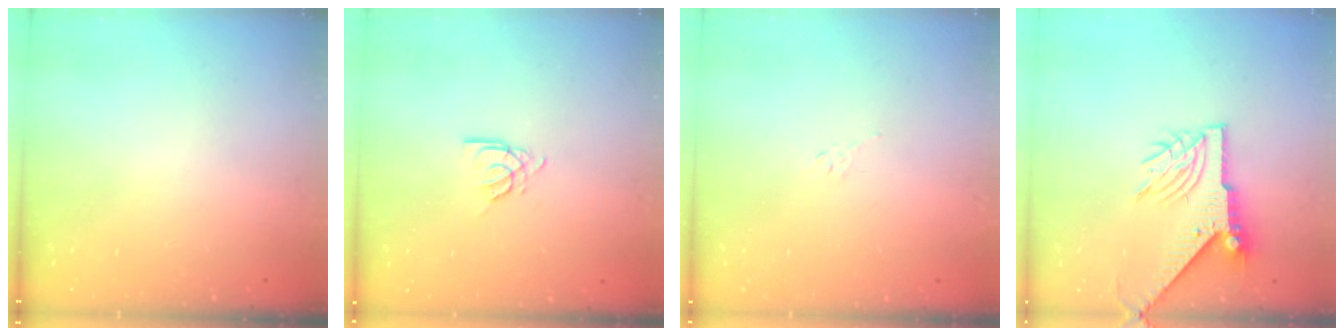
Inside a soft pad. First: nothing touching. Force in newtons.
{"total": 4.0, "press": 4.0, "slide": 0.1}
{"total": 4.3, "press": 4.2, "slide": 0.9}
{"total": 8.7, "press": 8.6, "slide": 1.2}